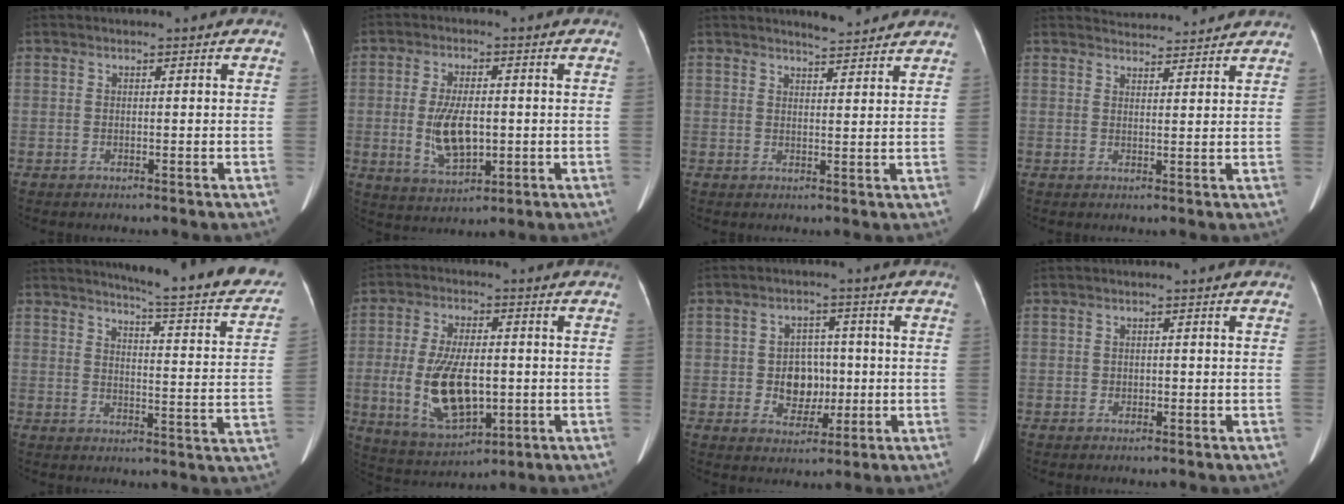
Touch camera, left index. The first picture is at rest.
{"total": 8.1, "force": [-0.9, 3.6, 7.2], "torque": [-0.147, -0.001, -0.007]}
{"total": 4.7, "force": [4.5, 0.4, 1.3], "torque": [-0.026, 0.006, 0.060]}
{"total": 6.7, "force": [6.6, 0.8, 0.7], "torque": [-0.011, 0.022, 0.080]}
{"total": 19.9, "force": [17.4, 1.5, 9.5], "torque": [-0.112, -0.062, 0.195]}
{"total": 12.8, "force": [-1.8, 5.9, 11.2], "torque": [-0.226, -0.005, -0.017]}
{"total": 6.2, "force": [-0.7, 4.8, 3.8], "torque": [-0.066, 0.013, -0.003]}
{"total": 1.0, "force": [-0.3, 0.8, 0.4], "torque": [-0.006, 0.002, -0.004]}